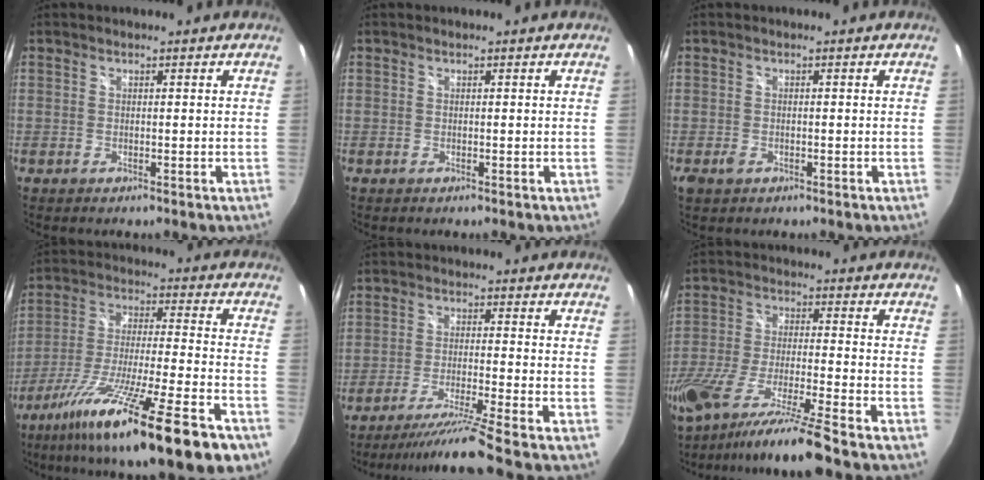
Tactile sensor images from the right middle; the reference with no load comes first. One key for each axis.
{"total": 0.0}
{"total": 2.0, "fx": -1.2, "fy": 1.3, "fz": 1.0, "tx": -0.021, "ty": -0.005, "tz": -0.022}
{"total": 23.7, "fx": -15.5, "fy": 1.8, "fz": 17.9, "tx": -0.321, "ty": -0.068, "tz": -0.259}
{"total": 9.8, "fx": -8.3, "fy": -3.2, "fz": 4.1, "tx": -0.093, "ty": -0.016, "tz": -0.141}
{"total": 15.1, "fx": -12.3, "fy": -1.4, "fz": 8.7, "tx": -0.170, "ty": -0.046, "tz": -0.215}